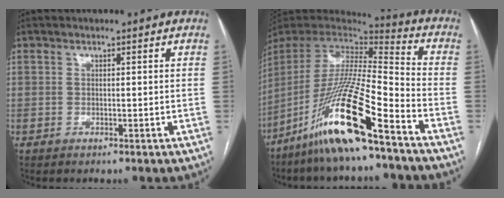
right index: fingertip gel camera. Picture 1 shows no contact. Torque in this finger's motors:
{"motor_torque": [1.13, -1.01, 1.02, 0.20]}